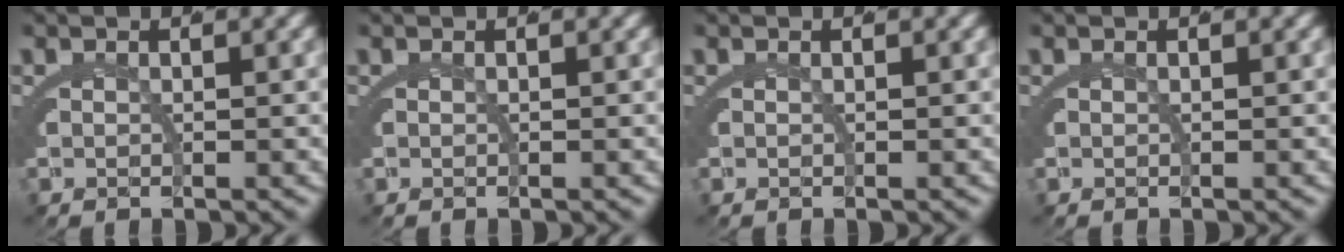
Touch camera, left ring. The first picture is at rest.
{"total": 0.0}
{"total": 1.9, "force": [0.1, -1.9, -0.5], "torque": [0.022, -0.007, 0.010]}
{"total": 0.0}